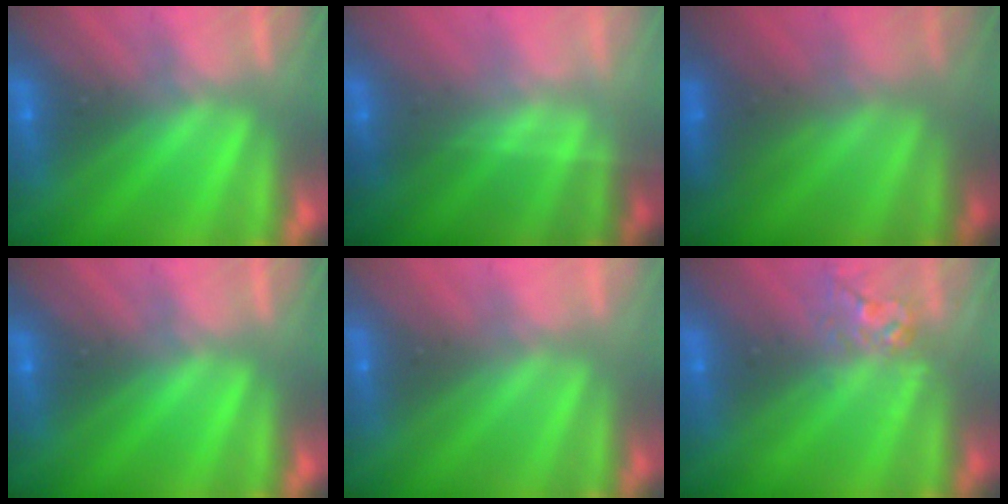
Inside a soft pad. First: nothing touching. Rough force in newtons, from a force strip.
{"total": 1.6}
{"total": 3.0}
{"total": 0.0}
{"total": 2.8}
{"total": 2.6}